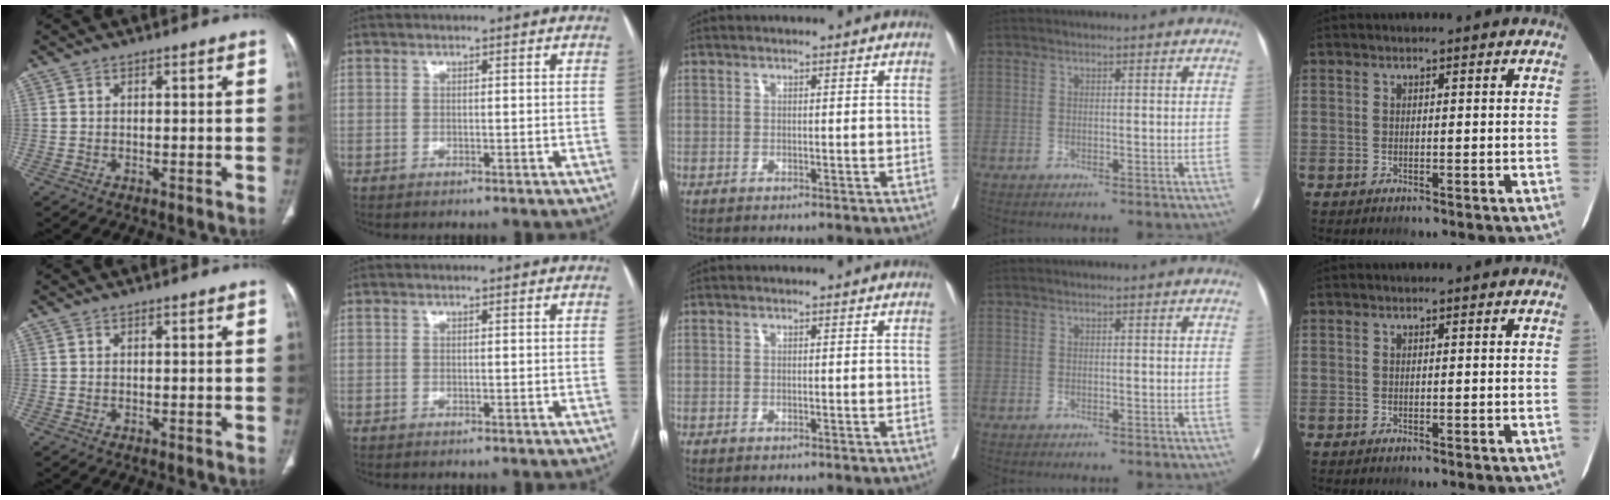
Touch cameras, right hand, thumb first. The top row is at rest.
{}